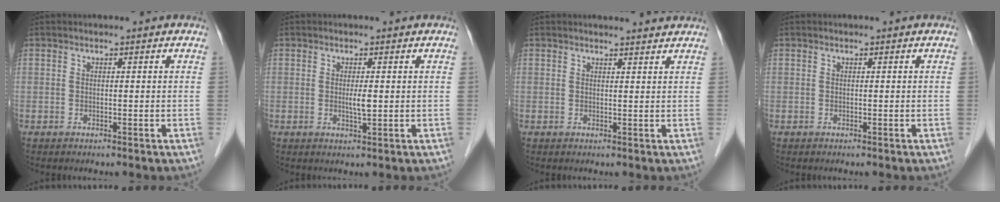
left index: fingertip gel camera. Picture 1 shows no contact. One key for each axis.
{"total": 1.8, "fx": 0.3, "fy": 0.2, "fz": 1.7, "tx": -0.033, "ty": -0.002, "tz": 0.006}
{"total": 3.3, "fx": 3.3, "fy": 0.2, "fz": 0.4, "tx": -0.012, "ty": 0.001, "tz": 0.035}
{"total": 0.0}